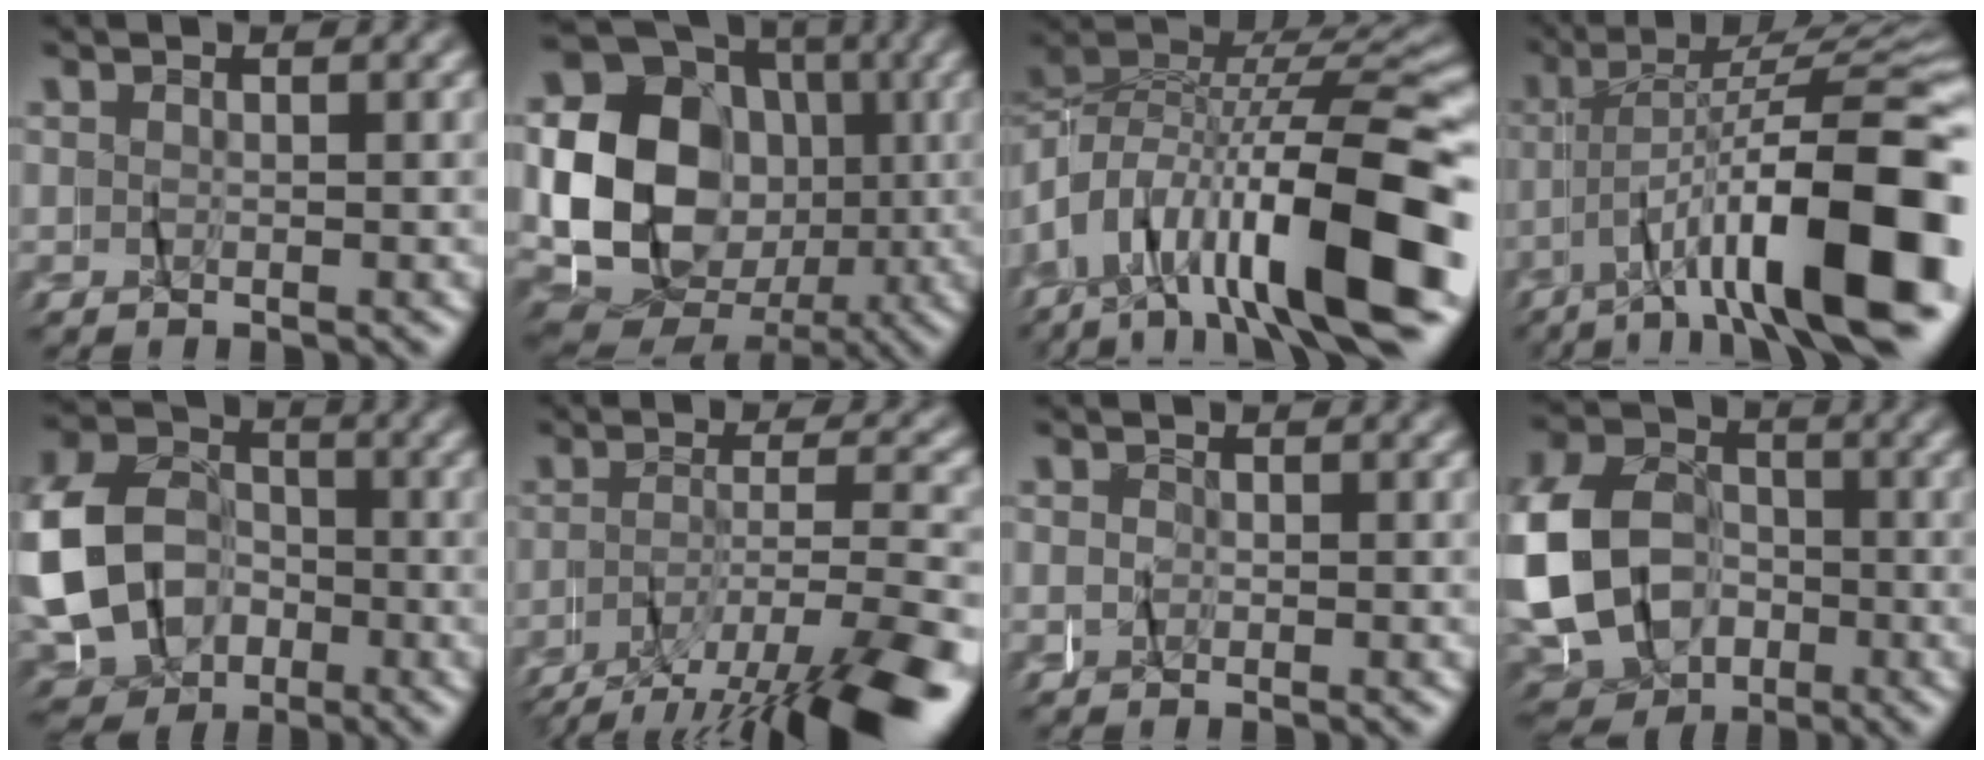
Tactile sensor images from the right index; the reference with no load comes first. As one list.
[{"total": 19.5, "force": [-0.9, 16.6, 10.2], "torque": [-0.233, -0.037, -0.017]}, {"total": 15.8, "force": [-4.1, 9.3, 12.0], "torque": [-0.203, -0.005, -0.070]}, {"total": 14.0, "force": [-6.3, 3.9, 11.9], "torque": [-0.162, -0.015, -0.090]}, {"total": 13.2, "force": [-3.0, 11.8, 5.1], "torque": [-0.128, -0.036, -0.059]}, {"total": 8.5, "force": [-6.0, 1.8, 5.7], "torque": [-0.089, -0.028, -0.086]}, {"total": 1.2, "force": [-0.9, -0.1, -0.8], "torque": [0.015, -0.004, -0.018]}, {"total": 14.7, "force": [-3.1, 13.2, 5.8], "torque": [-0.150, -0.042, -0.061]}]